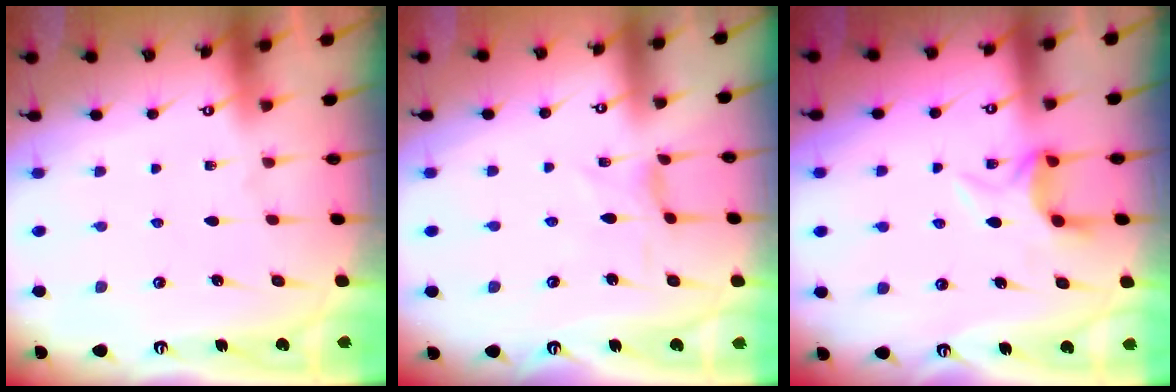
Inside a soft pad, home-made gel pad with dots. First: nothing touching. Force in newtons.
{"total": 0.8, "press": 0.8, "slide": 0.2}
{"total": 6.5, "press": 6.4, "slide": 1.1}